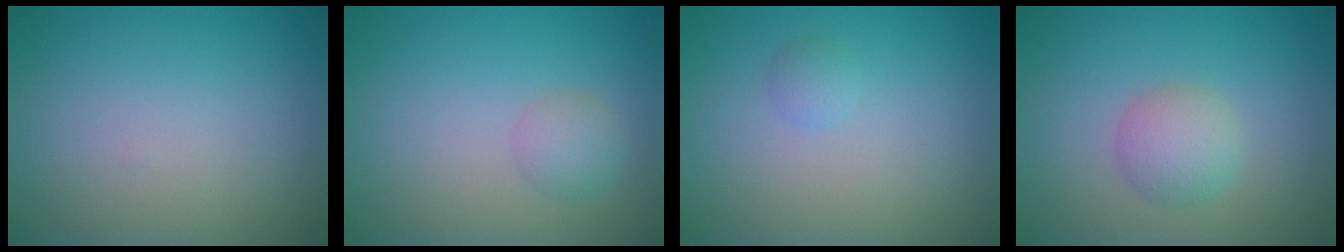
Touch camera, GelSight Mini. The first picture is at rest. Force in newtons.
{"total": 1.6, "press": 1.6, "slide": 0.1}
{"total": 0.9, "press": 0.8, "slide": 0.0}
{"total": 2.7, "press": 2.7, "slide": 0.1}